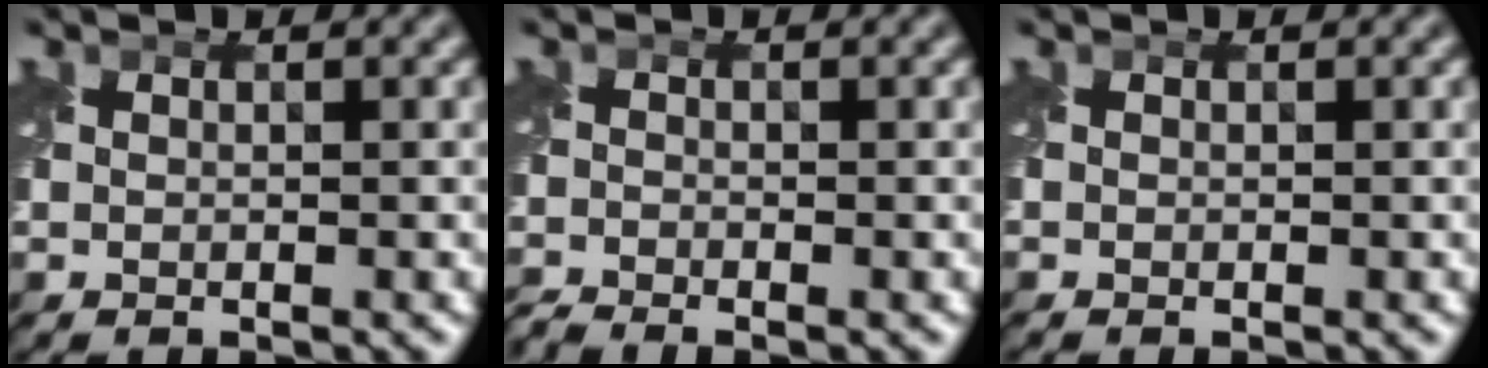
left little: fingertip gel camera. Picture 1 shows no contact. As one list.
[{"total": 1.8, "force": [-1.8, -0.2, 0.0], "torque": [-0.002, -0.011, -0.047]}, {"total": 0.0}]